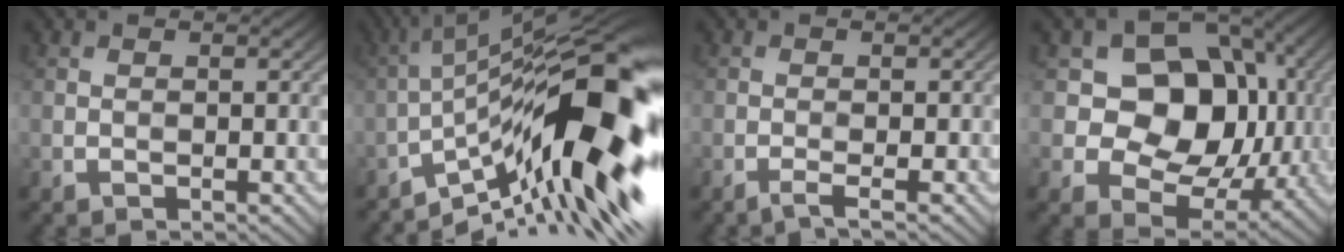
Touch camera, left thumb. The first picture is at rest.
{"total": 17.9, "force": [-7.1, 5.0, 15.7], "torque": [-0.237, 0.016, -0.135]}
{"total": 2.0, "force": [-1.2, 0.2, 1.6], "torque": [-0.023, 0.007, -0.028]}
{"total": 13.0, "force": [1.8, 10.3, 7.8], "torque": [-0.122, -0.005, 0.013]}